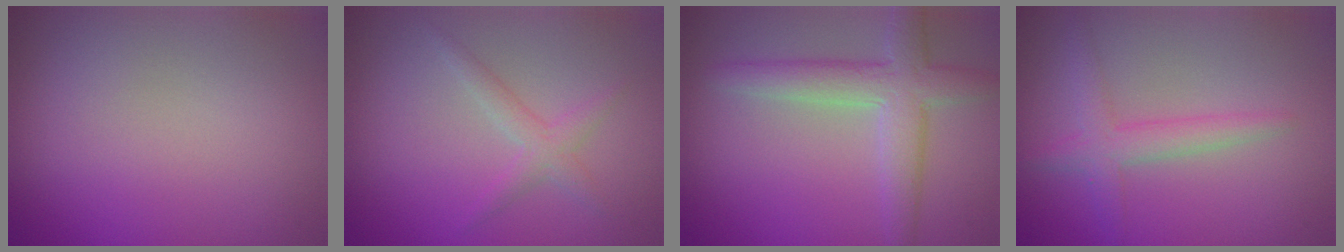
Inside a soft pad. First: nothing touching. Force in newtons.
{"total": 1.7, "press": 1.7, "slide": 0.0}
{"total": 4.4, "press": 4.4, "slide": 0.3}
{"total": 2.6, "press": 2.6, "slide": 0.1}